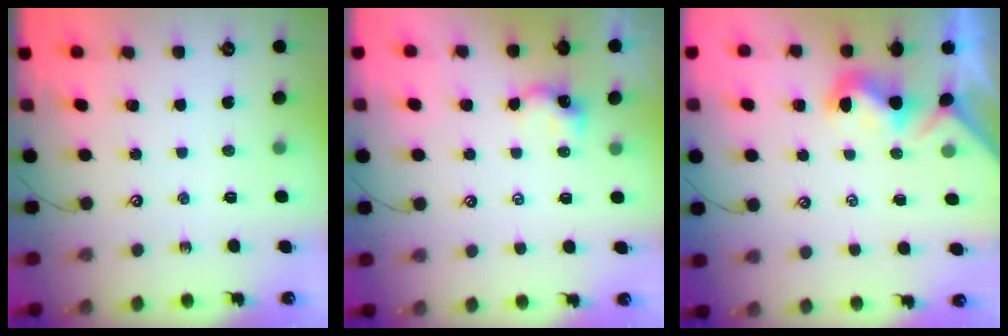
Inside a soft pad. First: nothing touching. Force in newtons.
{"total": 0.0}
{"total": 0.9, "press": 0.7, "slide": 0.5}